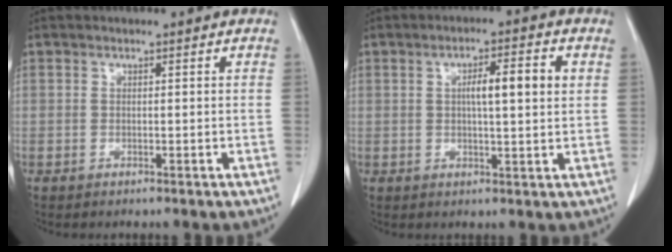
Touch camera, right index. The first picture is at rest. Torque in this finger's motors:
{"motor_torque": [0.36, 0.23, 0.23, 0.08]}